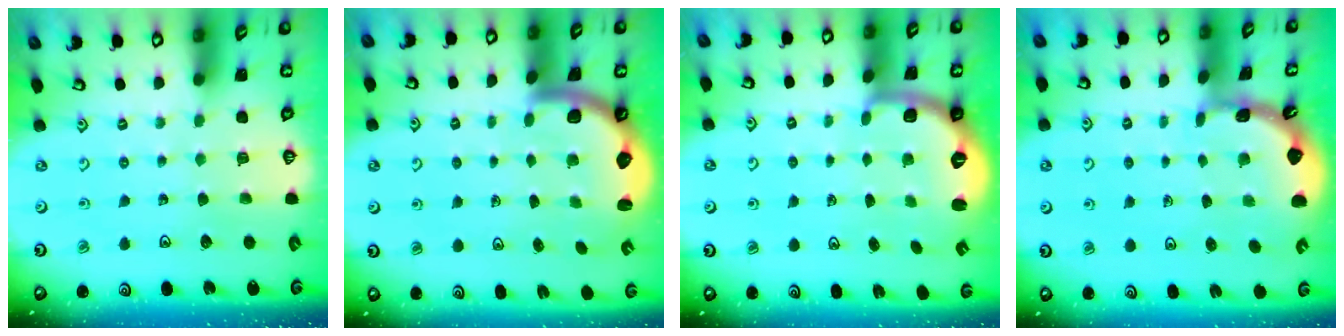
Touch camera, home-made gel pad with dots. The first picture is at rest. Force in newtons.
{"total": 2.7, "press": 2.6, "slide": 0.5}
{"total": 2.4, "press": 1.8, "slide": 1.6}
{"total": 1.7, "press": 1.7, "slide": 0.1}